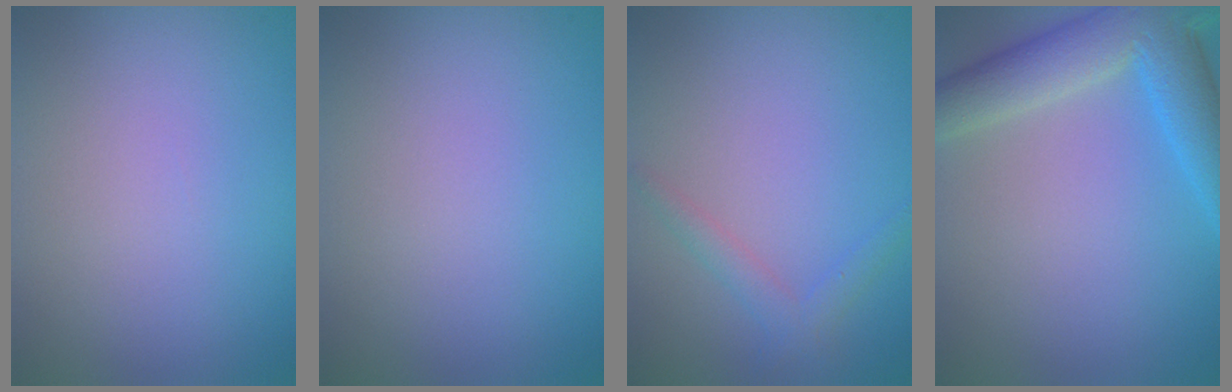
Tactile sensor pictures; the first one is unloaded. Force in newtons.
{"total": 0.0}
{"total": 1.8, "press": 1.8, "slide": 0.1}
{"total": 7.3, "press": 7.2, "slide": 0.3}